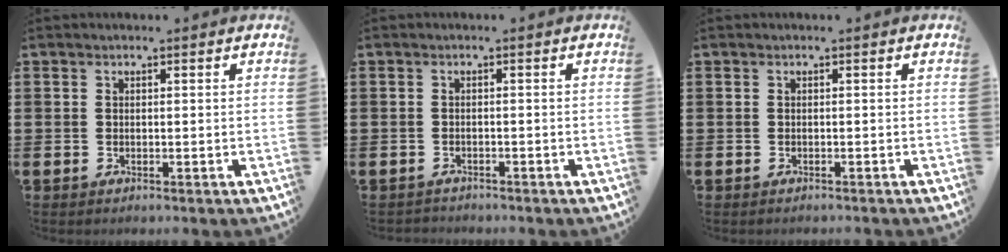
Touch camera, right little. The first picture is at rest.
{"total": 0.7, "force": [-0.7, 0.2, -0.1], "torque": [-0.001, -0.001, -0.016]}
{"total": 0.0}